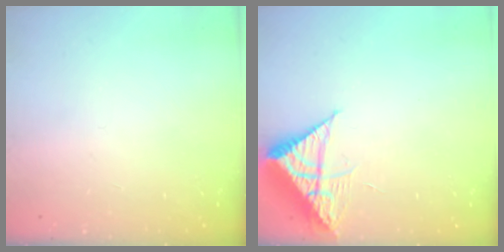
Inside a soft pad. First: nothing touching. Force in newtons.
{"total": 8.8, "press": 8.8, "slide": 1.0}